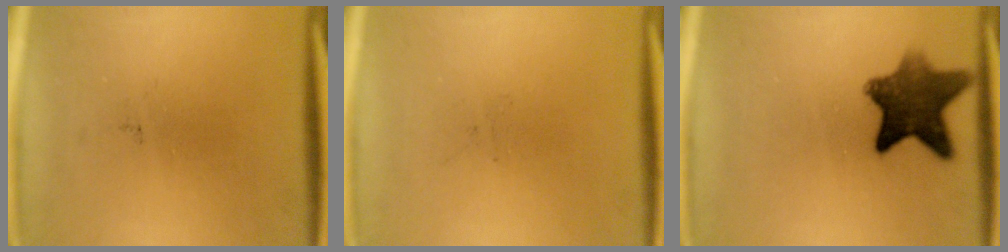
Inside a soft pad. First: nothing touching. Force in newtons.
{"total": 0.0}
{"total": 9.8}